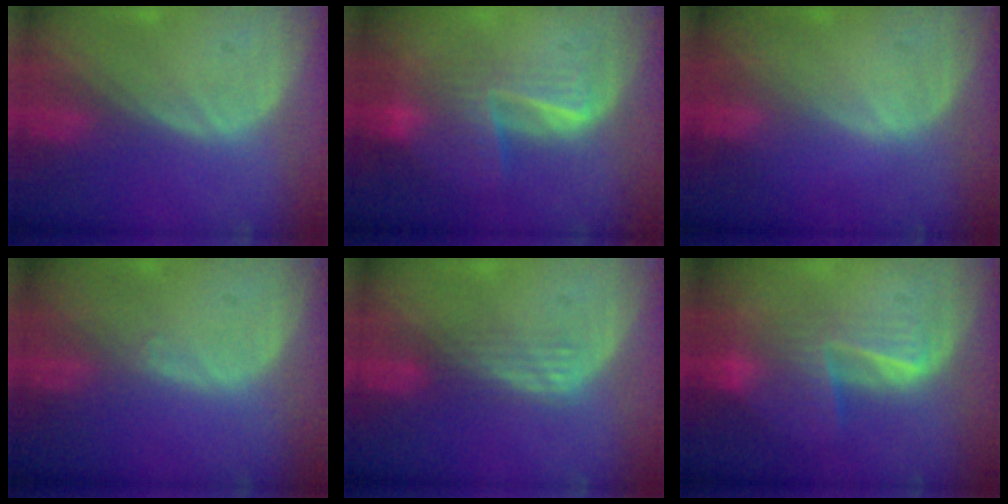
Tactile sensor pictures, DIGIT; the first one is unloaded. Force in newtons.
{"total": 6.7, "press": 6.3, "slide": 2.3}
{"total": 0.0}
{"total": 0.6, "press": 0.4, "slide": 0.4}
{"total": 2.9, "press": 2.6, "slide": 1.4}
{"total": 6.9, "press": 6.5, "slide": 2.3}